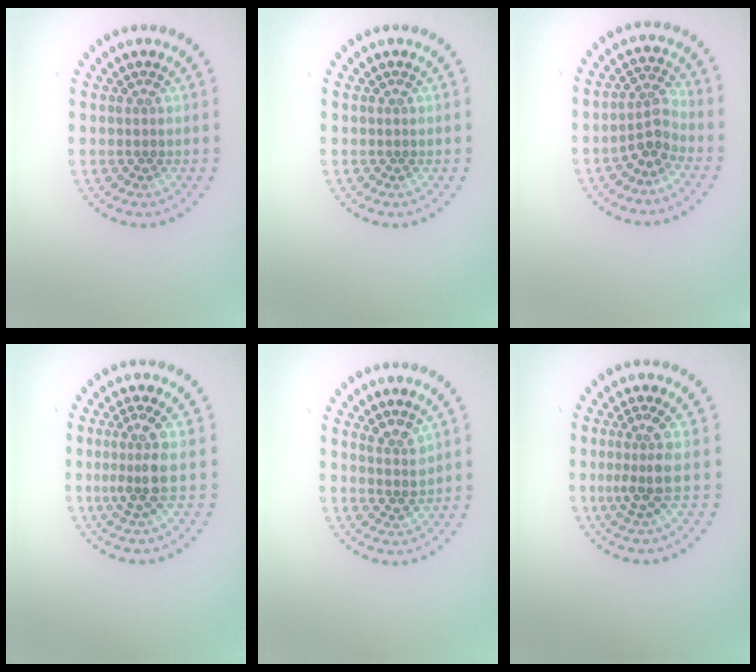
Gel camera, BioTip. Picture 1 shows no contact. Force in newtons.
{"total": 0.0}
{"total": 2.6, "press": 2.0, "slide": 1.6}
{"total": 2.8, "press": 2.1, "slide": 1.9}
{"total": 1.9, "press": 1.5, "slide": 1.2}
{"total": 2.8, "press": 2.0, "slide": 1.9}